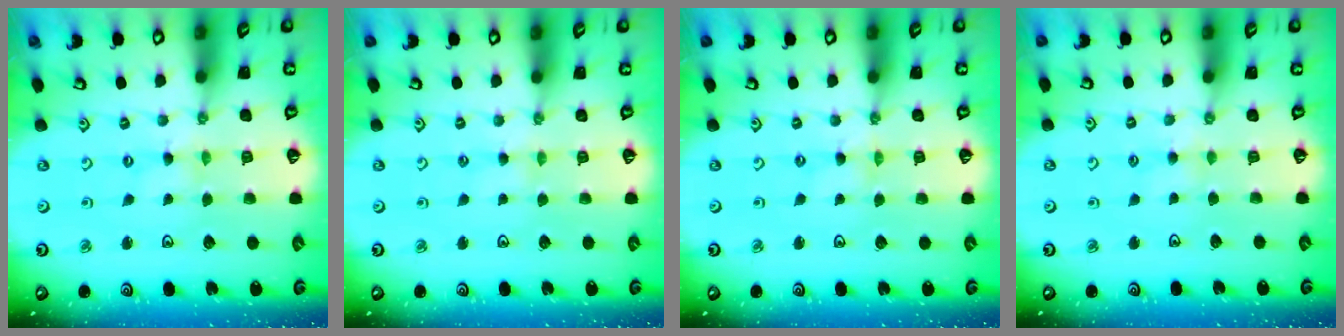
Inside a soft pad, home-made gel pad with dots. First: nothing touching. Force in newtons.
{"total": 2.1, "press": 2.1, "slide": 0.2}
{"total": 0.0}
{"total": 2.8, "press": 2.8, "slide": 0.4}